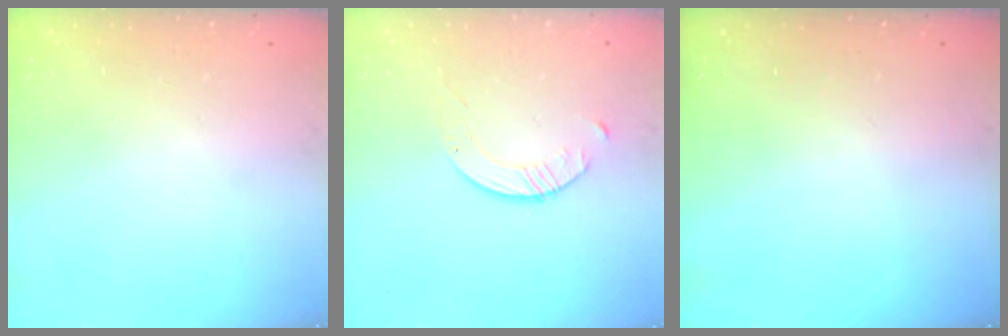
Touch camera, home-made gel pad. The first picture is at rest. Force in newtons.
{"total": 2.6, "press": 2.6, "slide": 0.3}
{"total": 0.0}